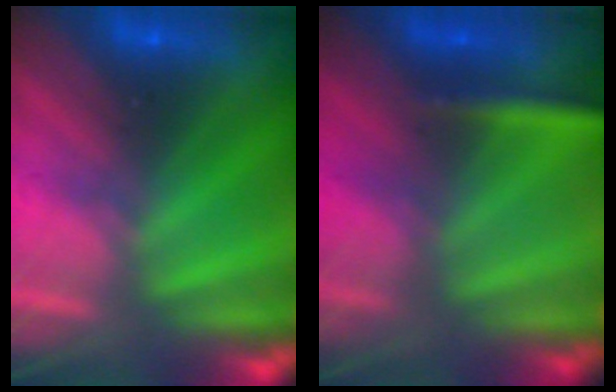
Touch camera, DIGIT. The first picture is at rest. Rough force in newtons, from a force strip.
{"total": 3.0}